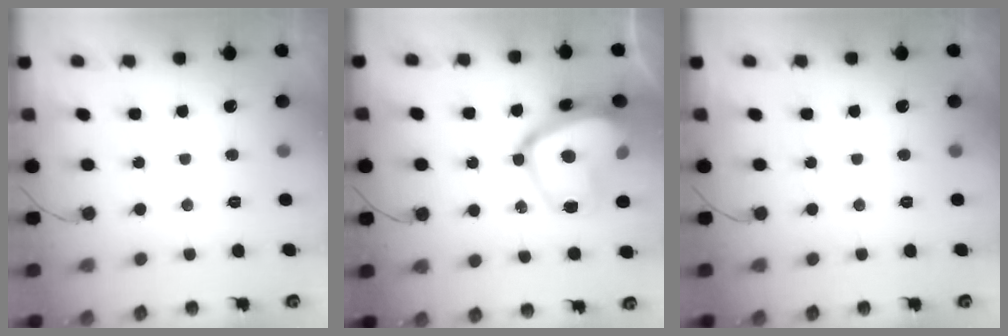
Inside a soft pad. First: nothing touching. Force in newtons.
{"total": 19.2, "press": 19.1, "slide": 1.5}
{"total": 0.0}